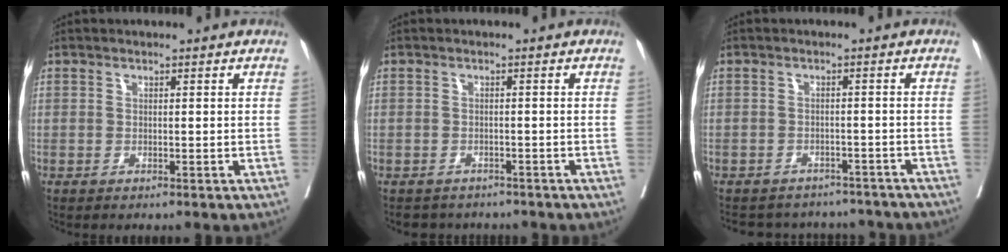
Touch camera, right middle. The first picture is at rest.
{"total": 4.1, "force": [-3.7, 1.7, 0.0], "torque": [0.000, 0.000, -0.047]}
{"total": 11.8, "force": [-10.9, 4.1, 2.0], "torque": [-0.035, 0.016, -0.121]}